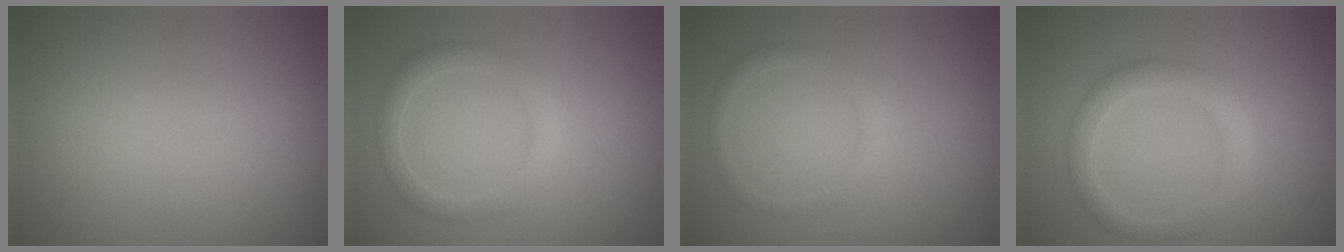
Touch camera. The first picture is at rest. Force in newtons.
{"total": 2.2, "press": 2.2, "slide": 0.1}
{"total": 1.2, "press": 1.2, "slide": 0.2}
{"total": 2.9, "press": 2.9, "slide": 0.2}